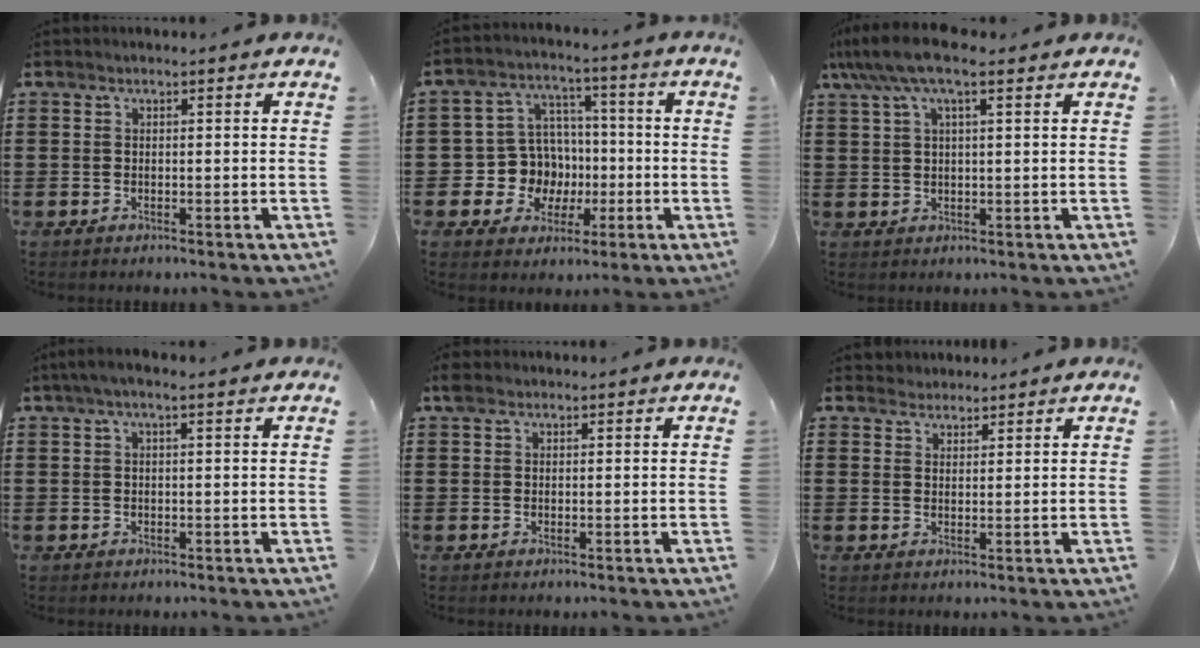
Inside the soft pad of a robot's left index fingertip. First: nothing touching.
{"total": 9.2, "force": [-0.7, 8.9, 2.3], "torque": [-0.083, 0.005, -0.003]}
{"total": 7.2, "force": [4.5, 1.9, 5.3], "torque": [-0.113, 0.004, 0.081]}
{"total": 1.8, "force": [0.6, 0.1, 1.7], "torque": [-0.032, 0.001, 0.011]}
{"total": 1.2, "force": [0.7, 0.9, 0.5], "torque": [-0.013, 0.006, 0.013]}
{"total": 2.1, "force": [2.0, 0.7, -0.3], "torque": [-0.001, 0.003, 0.041]}